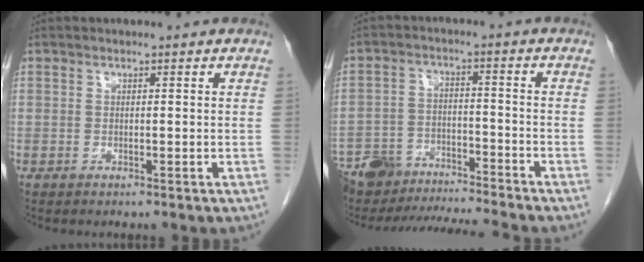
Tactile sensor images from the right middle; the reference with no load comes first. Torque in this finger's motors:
{"motor_torque": [1.12, -1.02, 0.67, 0.14]}